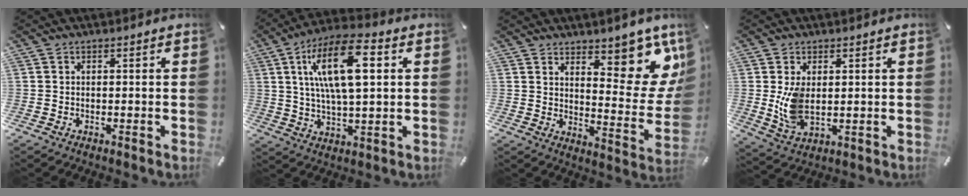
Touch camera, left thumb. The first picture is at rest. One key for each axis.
{"total": 16.2, "fx": 5.1, "fy": 6.1, "fz": 14.1, "tx": -0.280, "ty": 0.000, "tz": 0.080}
{"total": 13.4, "fx": 9.3, "fy": 5.5, "fz": 7.9, "tx": -0.075, "ty": -0.096, "tz": 0.161}
{"total": 7.8, "fx": 0.9, "fy": 4.5, "fz": 6.3, "tx": -0.125, "ty": -0.010, "tz": 0.014}